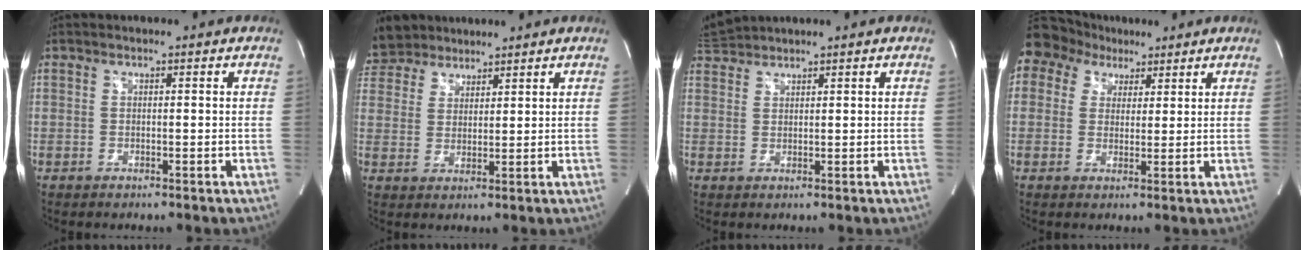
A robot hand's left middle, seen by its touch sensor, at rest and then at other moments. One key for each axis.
{"total": 8.2, "fx": 7.2, "fy": 3.7, "fz": 1.3, "tx": -0.028, "ty": 0.024, "tz": 0.139}
{"total": 3.0, "fx": 2.9, "fy": -0.2, "fz": -0.3, "tx": -0.008, "ty": 0.018, "tz": 0.066}
{"total": 11.1, "fx": 7.2, "fy": 8.0, "fz": 2.6, "tx": -0.079, "ty": 0.052, "tz": 0.132}